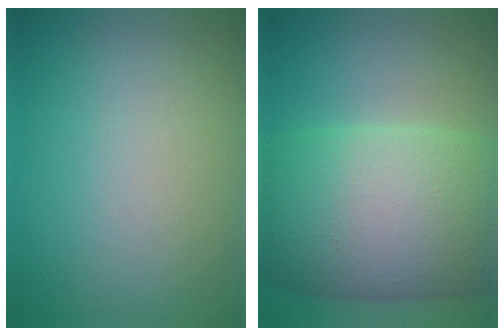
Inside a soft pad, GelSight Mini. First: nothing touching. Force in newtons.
{"total": 14.2, "press": 14.2, "slide": 0.6}